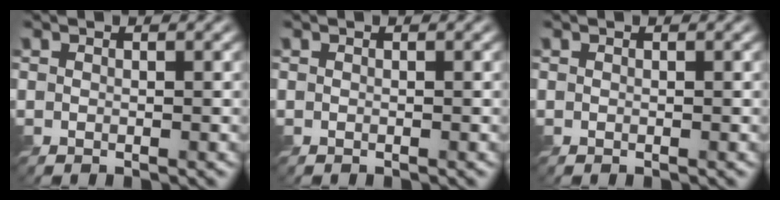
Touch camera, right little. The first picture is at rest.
{"total": 0.0}
{"total": 0.0}